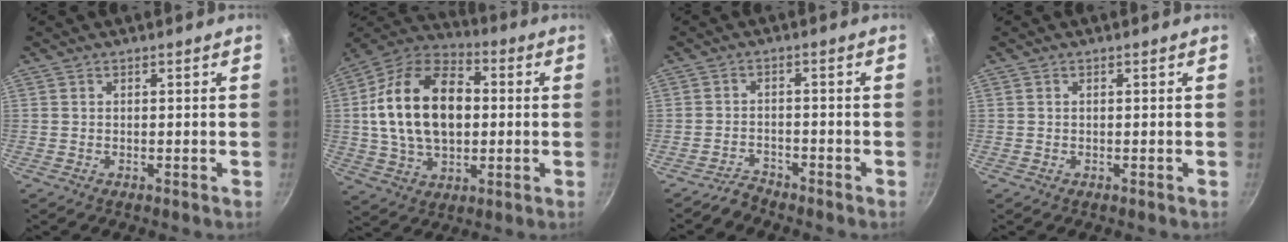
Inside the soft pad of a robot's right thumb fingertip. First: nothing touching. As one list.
[{"total": 21.0, "force": [1.5, 13.5, 16.0], "torque": [-0.258, 0.025, 0.019]}, {"total": 2.7, "force": [-2.7, 0.5, -0.1], "torque": [0.008, 0.024, -0.051]}, {"total": 0.0}]